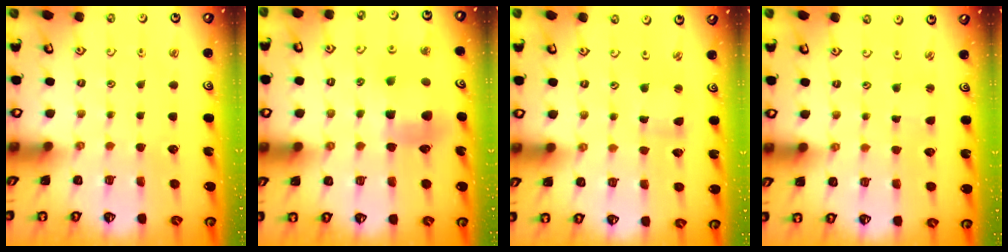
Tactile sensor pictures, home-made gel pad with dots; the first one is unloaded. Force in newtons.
{"total": 8.1, "press": 7.9, "slide": 1.3}
{"total": 1.4, "press": 1.3, "slide": 0.3}
{"total": 1.0, "press": 0.9, "slide": 0.1}